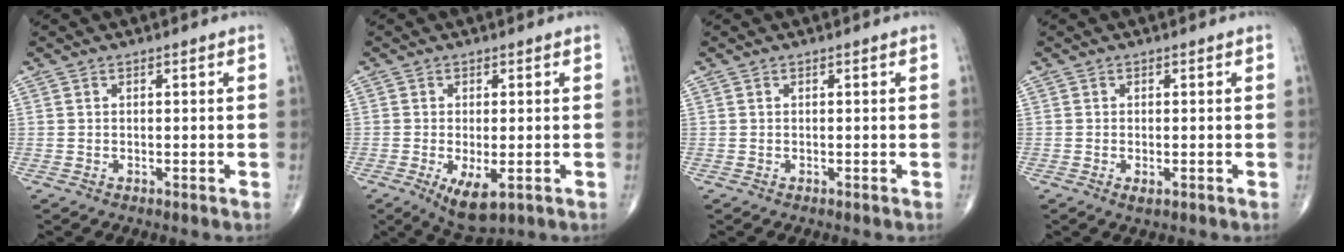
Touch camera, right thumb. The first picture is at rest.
{"total": 6.2, "force": [-2.0, 2.4, 5.4], "torque": [-0.096, -0.017, -0.025]}
{"total": 0.0}
{"total": 1.2, "force": [-0.4, 0.4, 1.0], "torque": [-0.021, -0.004, -0.007]}